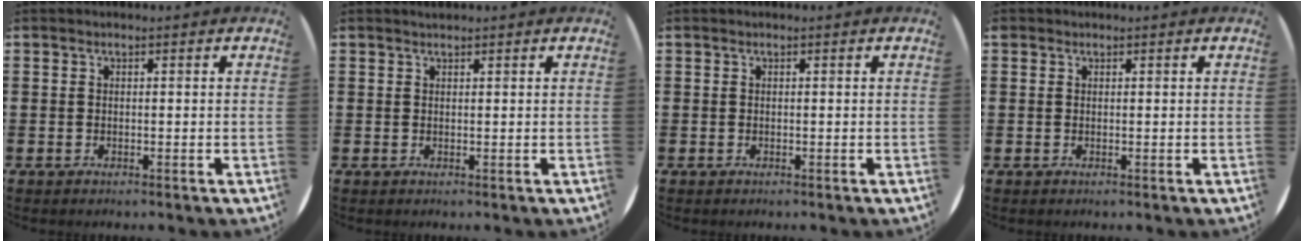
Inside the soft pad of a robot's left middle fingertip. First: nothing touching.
{"total": 0.5, "force": [0.5, 0.0, -0.1], "torque": [0.002, 0.002, 0.010]}
{"total": 0.0}
{"total": 0.0}